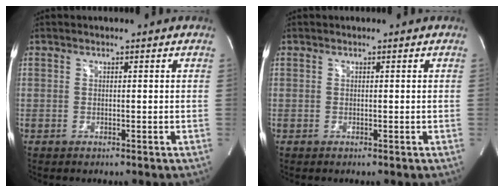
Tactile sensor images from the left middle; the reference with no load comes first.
{"total": 0.0}